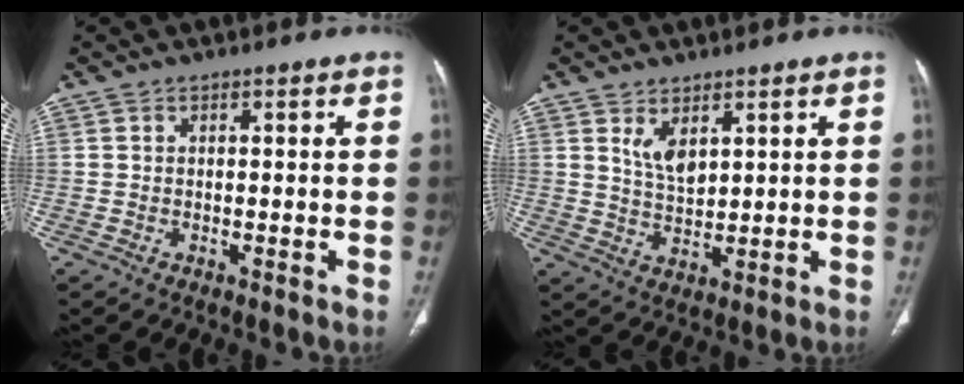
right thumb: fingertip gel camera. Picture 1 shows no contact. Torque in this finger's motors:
{"motor_torque": [-0.11, 0.26, -0.12, 0.06, 0.08]}